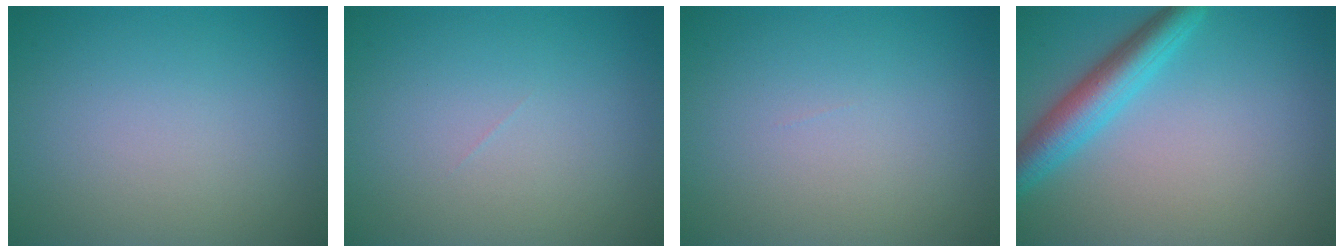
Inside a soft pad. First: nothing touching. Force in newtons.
{"total": 0.0}
{"total": 0.0}
{"total": 4.5, "press": 4.5, "slide": 0.1}